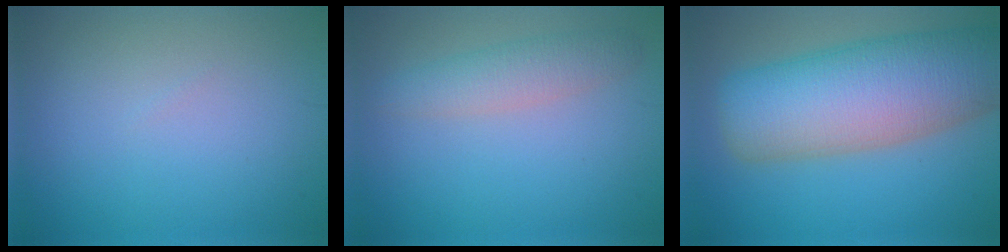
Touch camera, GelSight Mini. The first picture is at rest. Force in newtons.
{"total": 2.8, "press": 2.8, "slide": 0.1}
{"total": 12.4, "press": 12.4, "slide": 0.5}